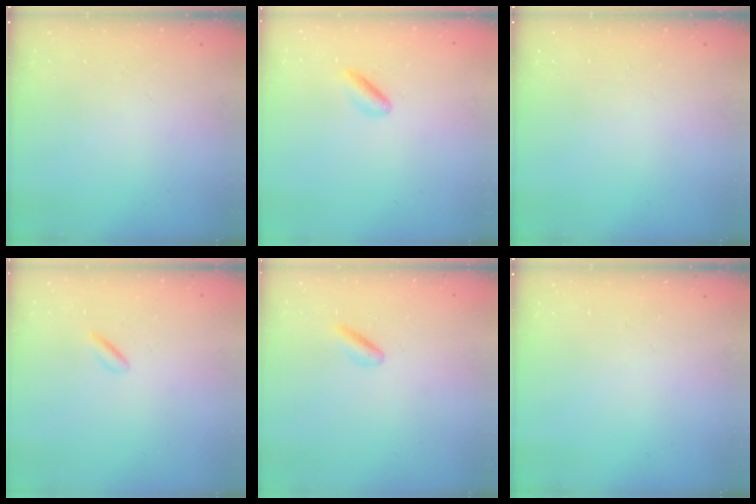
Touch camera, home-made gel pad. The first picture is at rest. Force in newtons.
{"total": 3.1, "press": 2.8, "slide": 1.1}
{"total": 0.0}
{"total": 1.7, "press": 1.5, "slide": 0.8}
{"total": 1.2, "press": 1.1, "slide": 0.6}
{"total": 0.0}